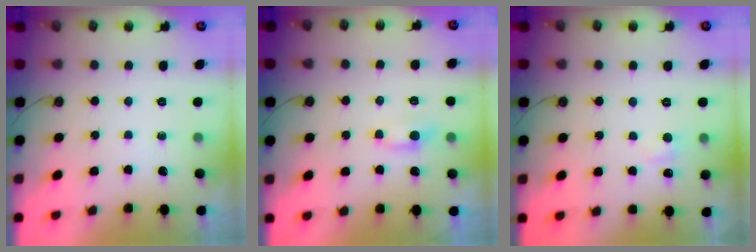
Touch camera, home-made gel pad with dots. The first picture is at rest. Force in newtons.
{"total": 0.0}
{"total": 1.1, "press": 0.9, "slide": 0.6}